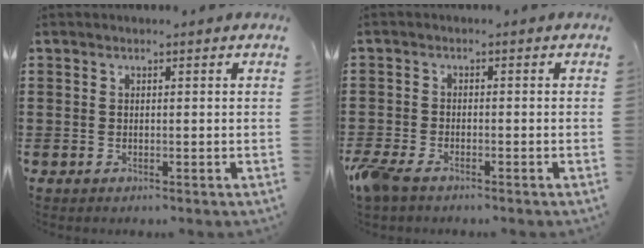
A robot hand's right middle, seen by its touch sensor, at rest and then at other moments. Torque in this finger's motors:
{"motor_torque": [2.14, 0.00, 0.25, 0.20]}